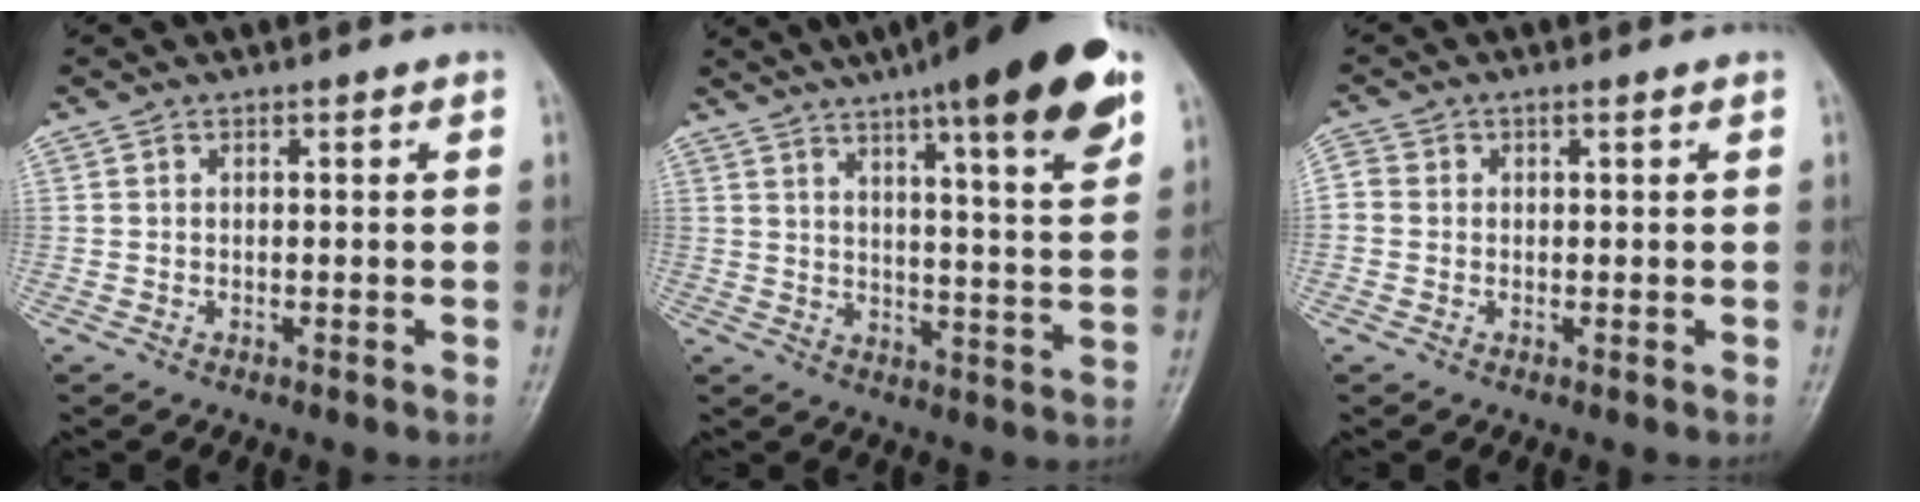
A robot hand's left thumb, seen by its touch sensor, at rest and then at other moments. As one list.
[{"total": 20.7, "force": [12.8, 3.6, 15.8], "torque": [-0.211, -0.038, 0.175]}, {"total": 2.9, "force": [0.2, 2.4, 1.6], "torque": [-0.029, 0.009, 0.000]}]